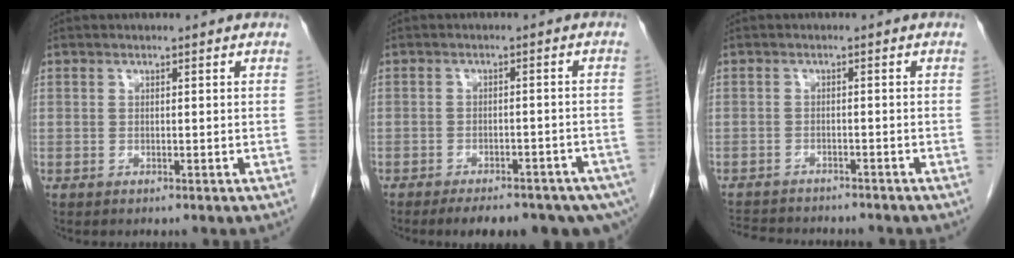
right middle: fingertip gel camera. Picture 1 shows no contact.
{"total": 15.3, "force": [-11.0, 5.7, 8.9], "torque": [-0.103, 0.000, -0.132]}
{"total": 10.5, "force": [-9.5, 2.7, 3.6], "torque": [-0.072, -0.003, -0.128]}